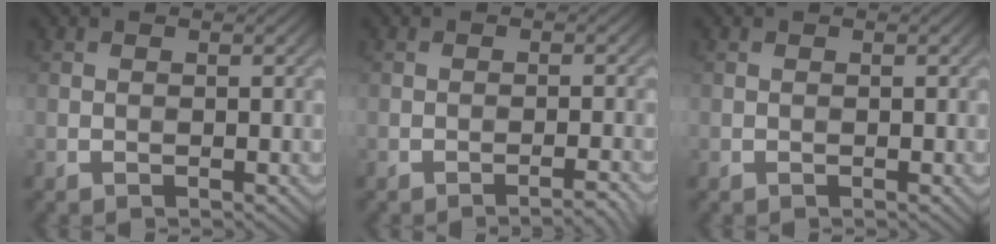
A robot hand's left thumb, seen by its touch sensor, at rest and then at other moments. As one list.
[{"total": 2.0, "force": [-1.4, 0.2, 1.3], "torque": [-0.014, 0.007, -0.028]}, {"total": 0.0}]